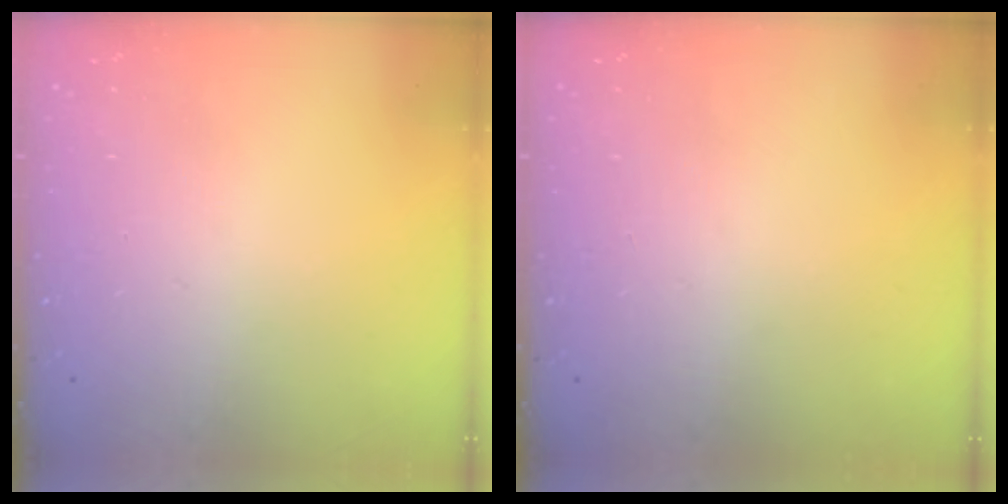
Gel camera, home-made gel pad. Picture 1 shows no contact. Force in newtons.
{"total": 0.0}